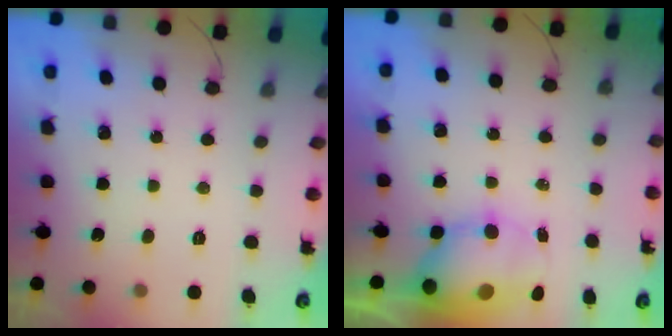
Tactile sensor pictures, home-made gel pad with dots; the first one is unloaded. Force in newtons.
{"total": 8.4, "press": 8.2, "slide": 2.0}